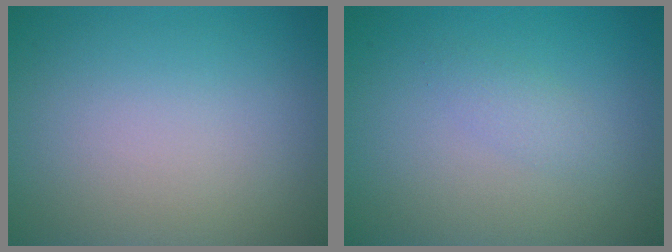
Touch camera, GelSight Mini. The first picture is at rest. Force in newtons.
{"total": 1.2, "press": 1.2, "slide": 0.1}